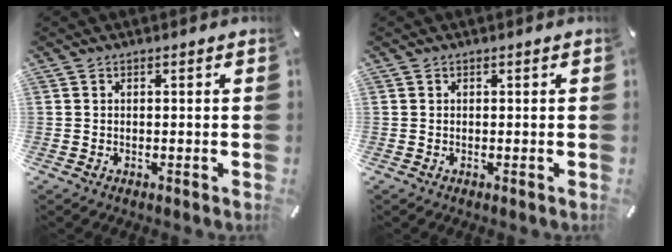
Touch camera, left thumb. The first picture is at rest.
{"total": 0.0}